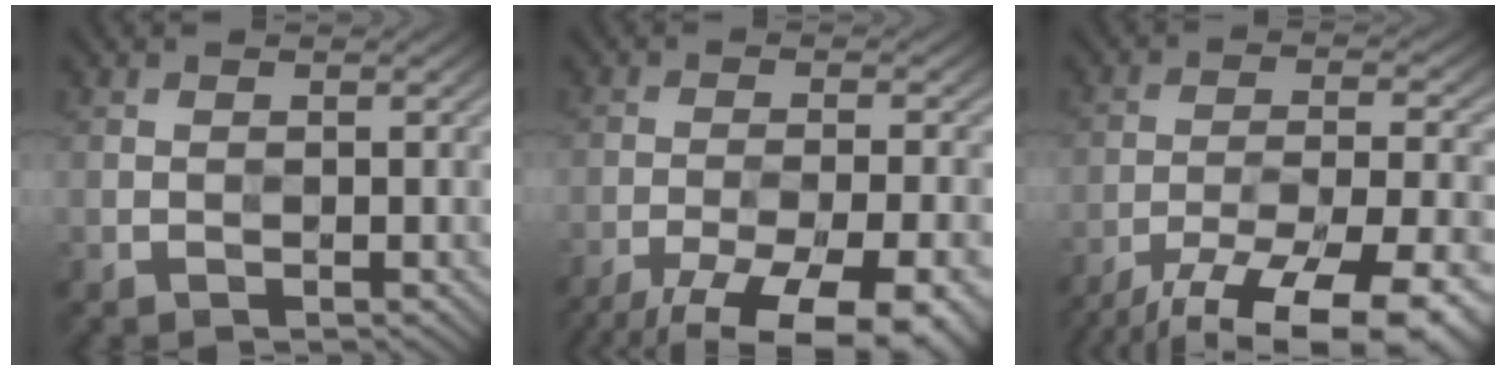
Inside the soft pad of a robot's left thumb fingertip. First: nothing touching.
{"total": 15.3, "force": [-11.6, 4.3, 9.1], "torque": [-0.145, -0.027, -0.151]}
{"total": 16.8, "force": [-13.0, 4.4, 9.7], "torque": [-0.166, -0.023, -0.186]}